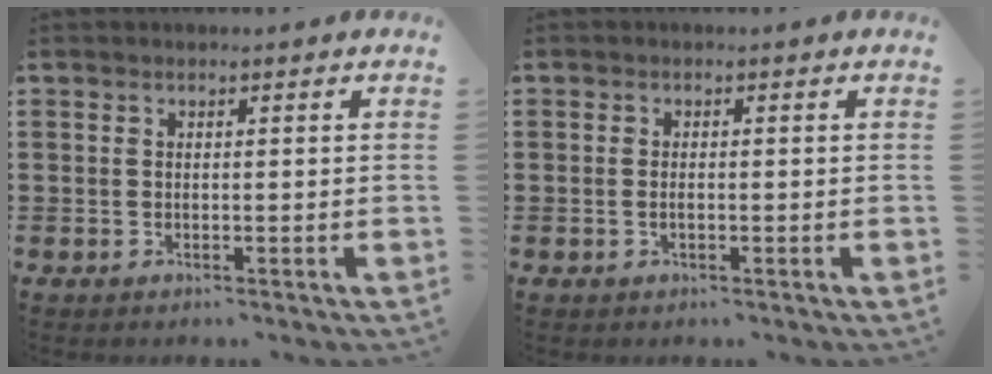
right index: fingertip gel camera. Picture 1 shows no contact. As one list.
[{"total": 1.0, "force": [-0.2, 0.4, 0.9], "torque": [-0.018, -0.002, -0.004]}]